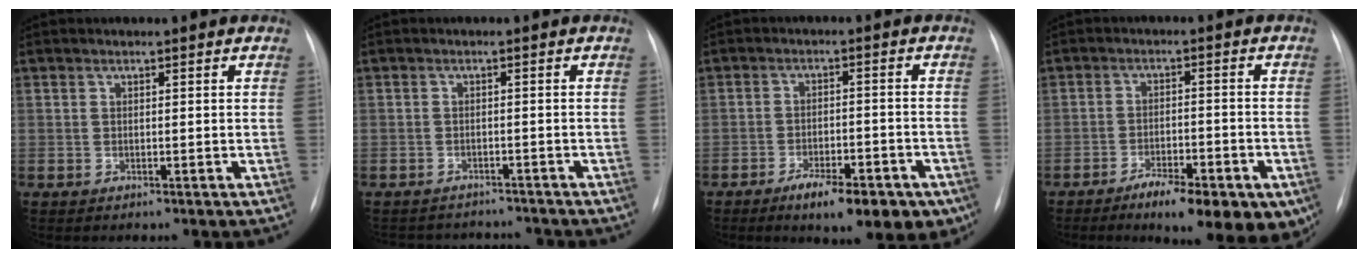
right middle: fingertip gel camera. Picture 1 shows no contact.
{"total": 7.2, "force": [-6.7, 2.7, 0.4], "torque": [-0.005, 0.015, -0.081]}
{"total": 11.2, "force": [-7.2, 3.9, 7.8], "torque": [-0.092, 0.002, -0.101]}
{"total": 12.8, "force": [-8.0, 4.8, 8.9], "torque": [-0.082, 0.010, -0.109]}